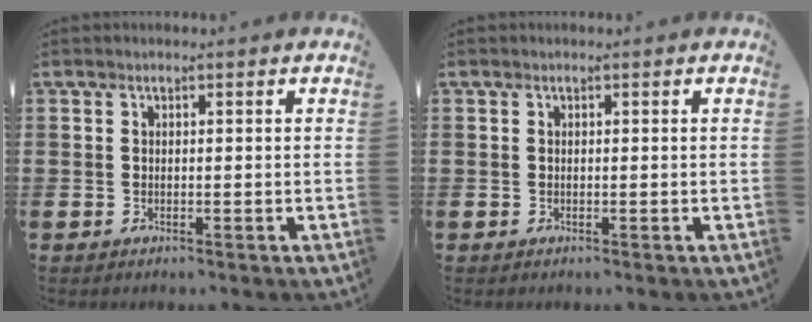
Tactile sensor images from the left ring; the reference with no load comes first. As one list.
[{"total": 0.0}]